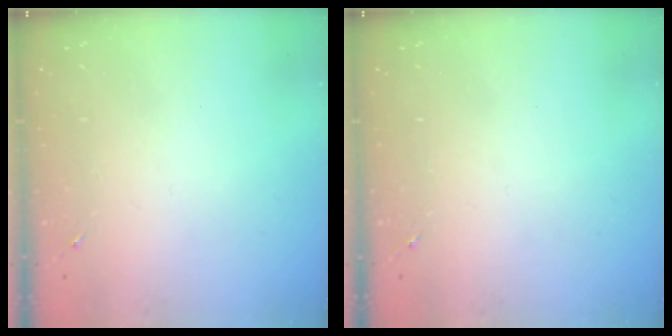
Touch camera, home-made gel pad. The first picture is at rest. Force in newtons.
{"total": 0.0}